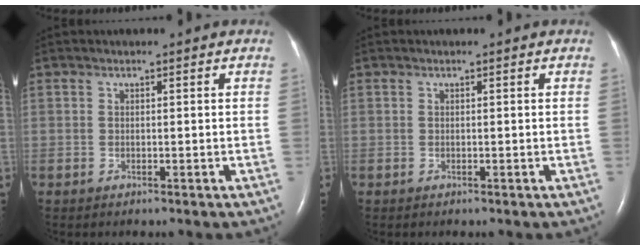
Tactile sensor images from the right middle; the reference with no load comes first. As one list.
[{"total": 0.0}]